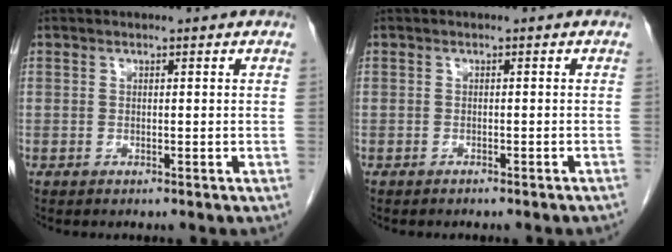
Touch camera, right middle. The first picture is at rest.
{"total": 1.1, "force": [-1.0, -0.1, 0.6], "torque": [-0.010, 0.000, -0.013]}